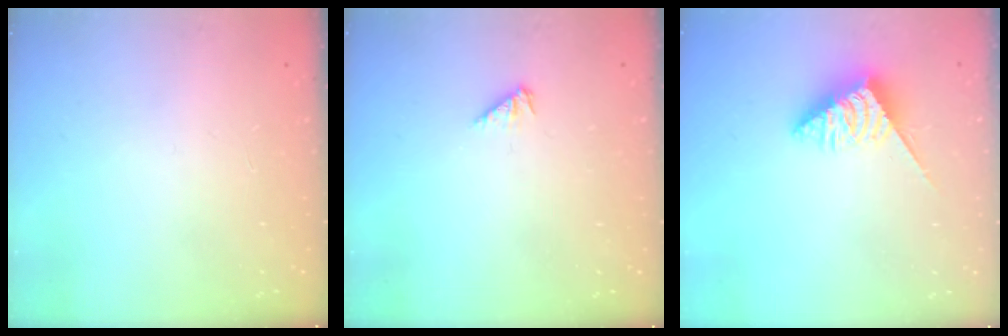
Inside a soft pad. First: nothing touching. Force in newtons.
{"total": 2.6, "press": 2.5, "slide": 0.6}
{"total": 4.3, "press": 4.3, "slide": 0.2}